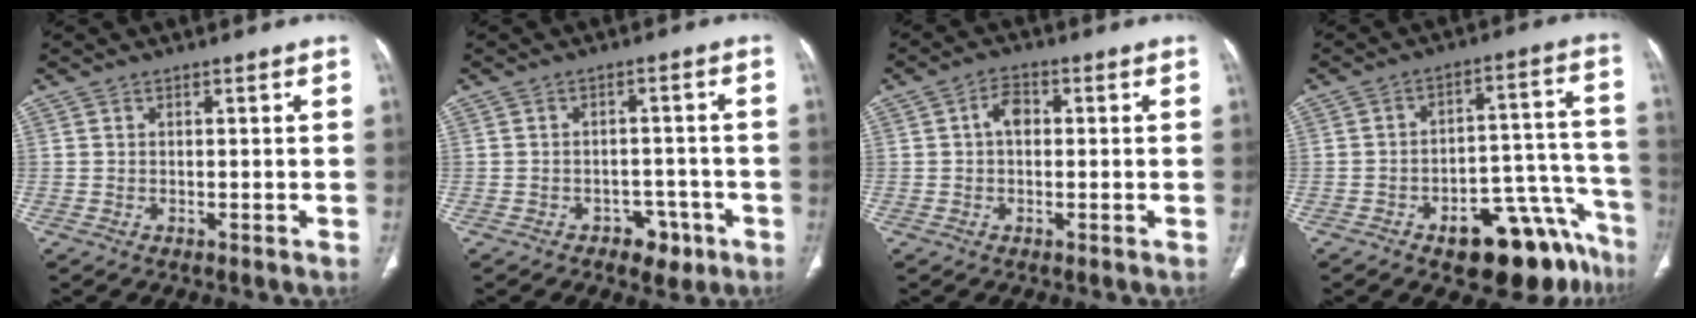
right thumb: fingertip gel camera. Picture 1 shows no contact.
{"total": 4.9, "force": [-2.8, 3.4, 2.2], "torque": [-0.005, 0.024, -0.034]}
{"total": 3.7, "force": [0.3, 2.5, 2.7], "torque": [-0.037, 0.014, -0.001]}
{"total": 16.9, "force": [-10.7, 7.6, 10.6], "torque": [-0.060, 0.103, -0.145]}